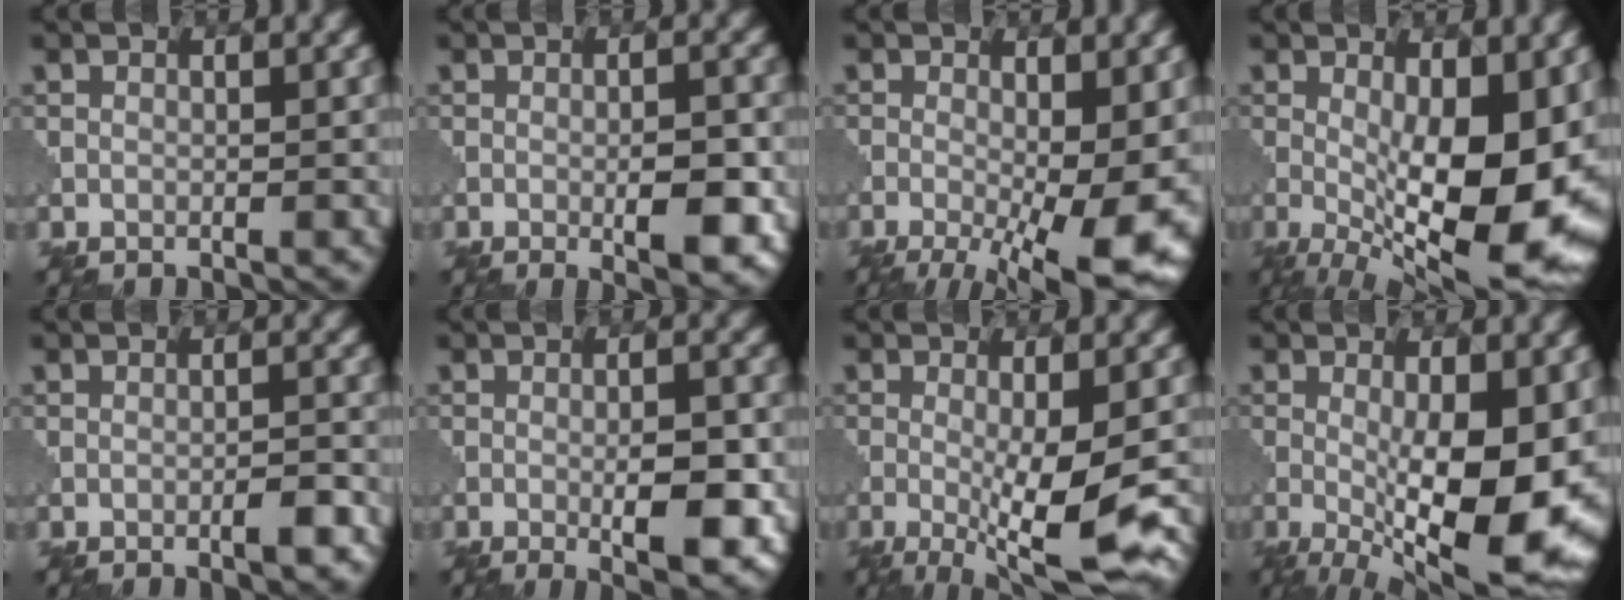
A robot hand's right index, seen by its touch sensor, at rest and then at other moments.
{"total": 4.5, "force": [-1.1, 1.2, 4.2], "torque": [-0.066, -0.004, -0.014]}
{"total": 11.6, "force": [-3.0, 4.2, 10.4], "torque": [-0.161, -0.013, -0.039]}
{"total": 14.8, "force": [-1.6, 5.4, 13.7], "torque": [-0.196, -0.012, -0.019]}
{"total": 1.9, "force": [-1.0, 0.3, 1.6], "torque": [-0.023, 0.005, -0.018]}
{"total": 5.8, "force": [-1.4, 1.5, 5.4], "torque": [-0.083, -0.005, -0.017]}
{"total": 8.8, "force": [-1.9, 2.0, 8.3], "torque": [-0.128, -0.021, -0.023]}
{"total": 13.4, "force": [-1.9, 4.1, 12.6], "torque": [-0.182, -0.023, -0.022]}